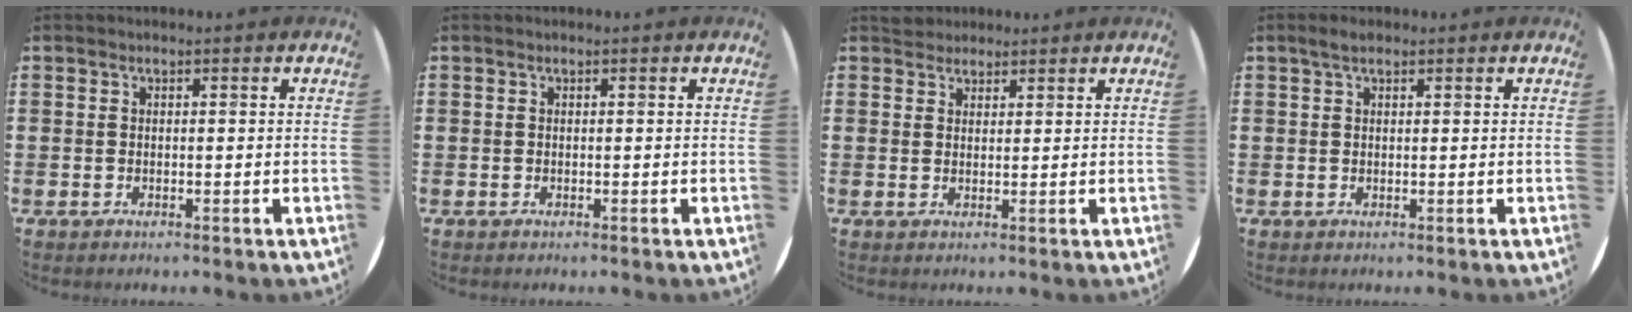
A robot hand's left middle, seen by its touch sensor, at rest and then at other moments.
{"total": 0.0}
{"total": 2.3, "force": [2.1, 0.9, -0.1], "torque": [0.007, 0.002, 0.041]}
{"total": 1.5, "force": [1.1, 0.6, 0.9], "torque": [-0.010, 0.001, 0.016]}